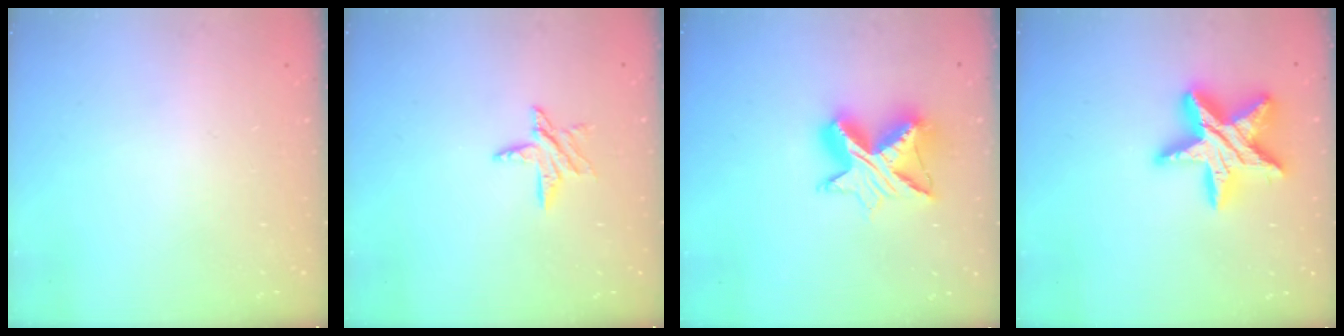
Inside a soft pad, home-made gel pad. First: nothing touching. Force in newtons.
{"total": 6.3, "press": 6.3, "slide": 0.4}
{"total": 11.8, "press": 11.8, "slide": 0.9}
{"total": 19.4, "press": 19.4, "slide": 1.4}